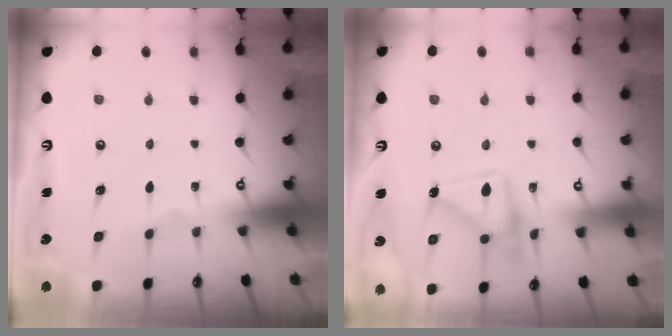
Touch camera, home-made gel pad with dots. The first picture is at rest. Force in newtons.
{"total": 15.8, "press": 15.8, "slide": 0.9}